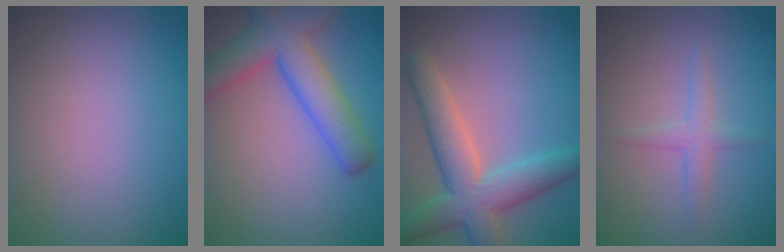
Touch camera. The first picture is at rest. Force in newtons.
{"total": 6.9, "press": 6.9, "slide": 0.3}
{"total": 6.8, "press": 6.8, "slide": 0.3}
{"total": 1.7, "press": 1.7, "slide": 0.1}